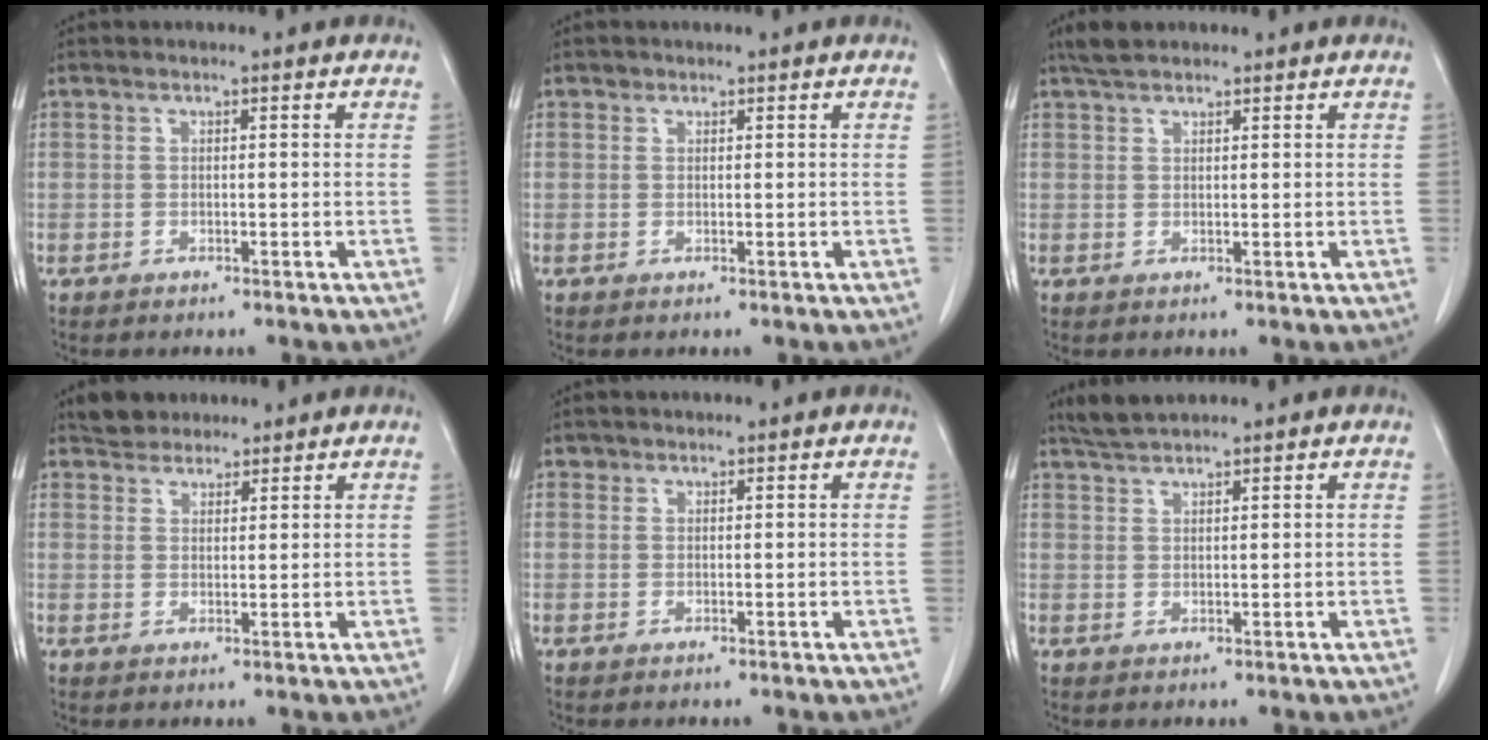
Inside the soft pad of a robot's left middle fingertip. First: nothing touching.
{"total": 0.5, "force": [0.4, 0.3, 0.0], "torque": [0.000, -0.002, 0.006]}
{"total": 2.9, "force": [2.5, 1.1, 1.1], "torque": [-0.025, 0.013, 0.044]}
{"total": 3.8, "force": [3.3, 1.8, 0.5], "torque": [-0.012, 0.017, 0.057]}
{"total": 0.6, "force": [0.5, 0.3, -0.1], "torque": [0.001, 0.001, 0.010]}
{"total": 3.2, "force": [3.1, 0.1, 1.0], "torque": [-0.027, 0.011, 0.063]}